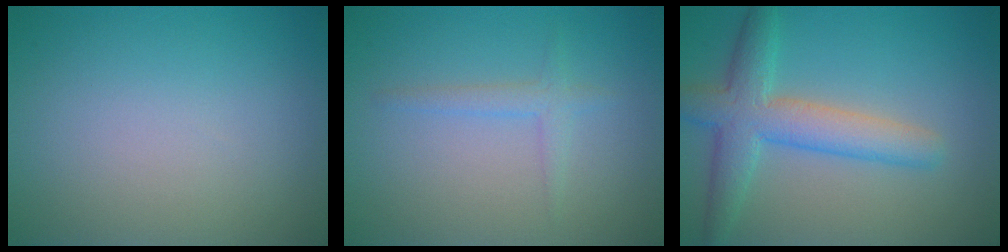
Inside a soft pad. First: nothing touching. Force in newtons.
{"total": 1.5, "press": 1.5, "slide": 0.0}
{"total": 5.4, "press": 5.4, "slide": 0.2}